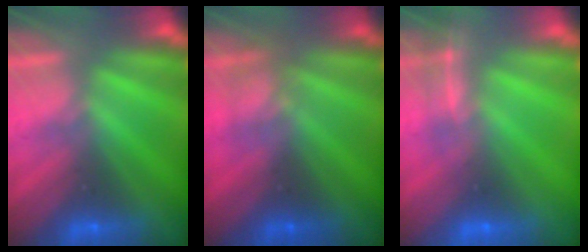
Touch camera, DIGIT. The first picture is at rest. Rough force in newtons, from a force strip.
{"total": 2.4}
{"total": 1.9}